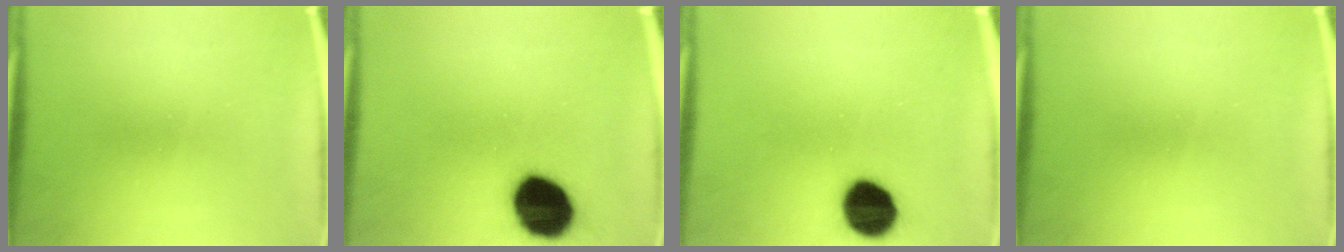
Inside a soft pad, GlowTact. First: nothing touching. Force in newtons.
{"total": 16.4}
{"total": 11.5}
{"total": 0.0}